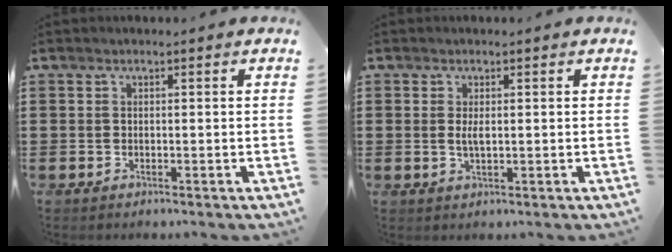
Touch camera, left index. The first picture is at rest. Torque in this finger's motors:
{"motor_torque": [2.14, 0.00, 0.02, 0.06]}